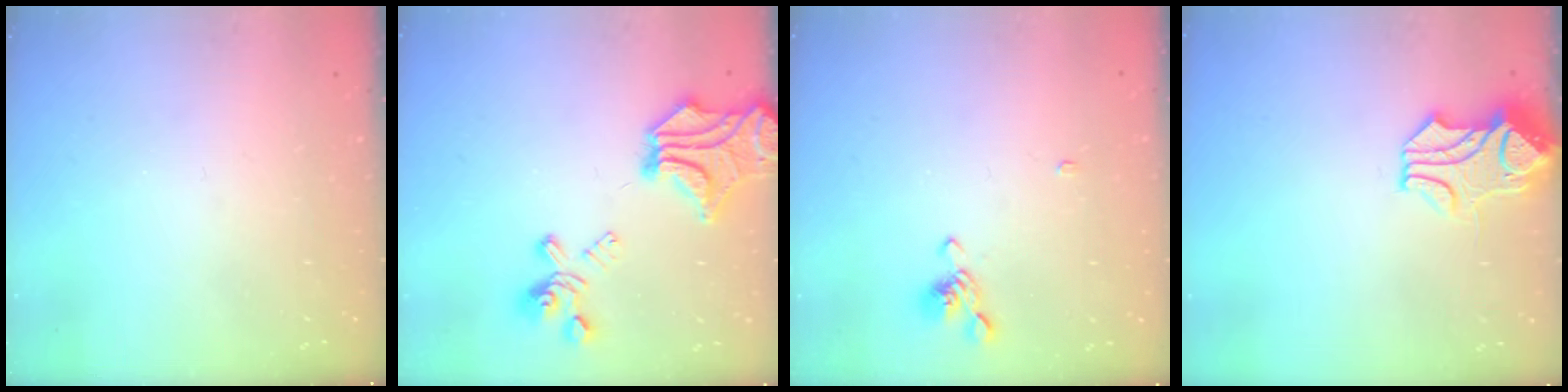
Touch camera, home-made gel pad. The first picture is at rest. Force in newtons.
{"total": 12.5, "press": 12.1, "slide": 3.1}
{"total": 2.0, "press": 1.8, "slide": 0.8}
{"total": 1.5, "press": 0.8, "slide": 1.3}